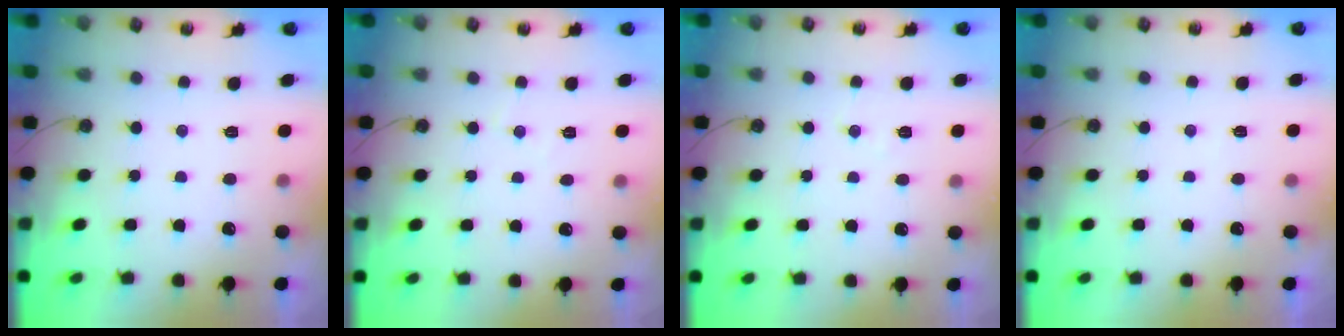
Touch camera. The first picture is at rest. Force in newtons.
{"total": 3.5, "press": 3.4, "slide": 0.6}
{"total": 5.1, "press": 5.0, "slide": 0.8}
{"total": 2.7, "press": 2.7, "slide": 0.6}